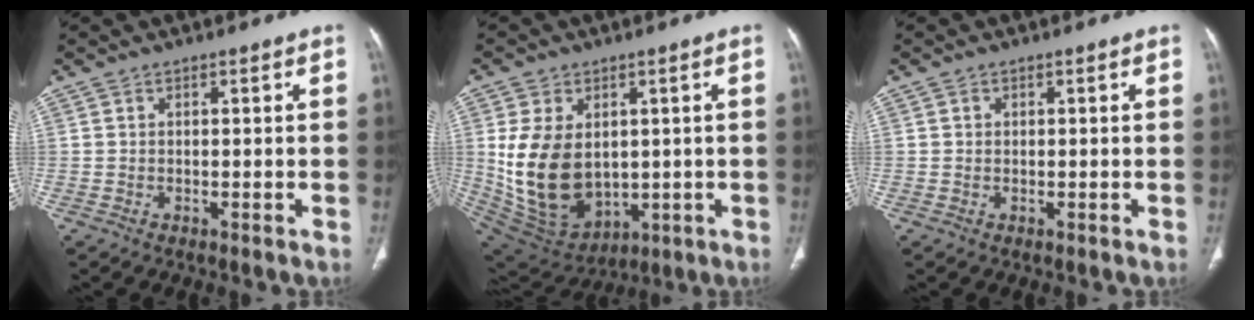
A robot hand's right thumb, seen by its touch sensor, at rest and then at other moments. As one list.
[{"total": 16.7, "force": [1.1, 11.7, 11.8], "torque": [-0.206, -0.013, 0.056]}, {"total": 1.0, "force": [0.2, 0.9, 0.3], "torque": [0.000, 0.002, 0.003]}]